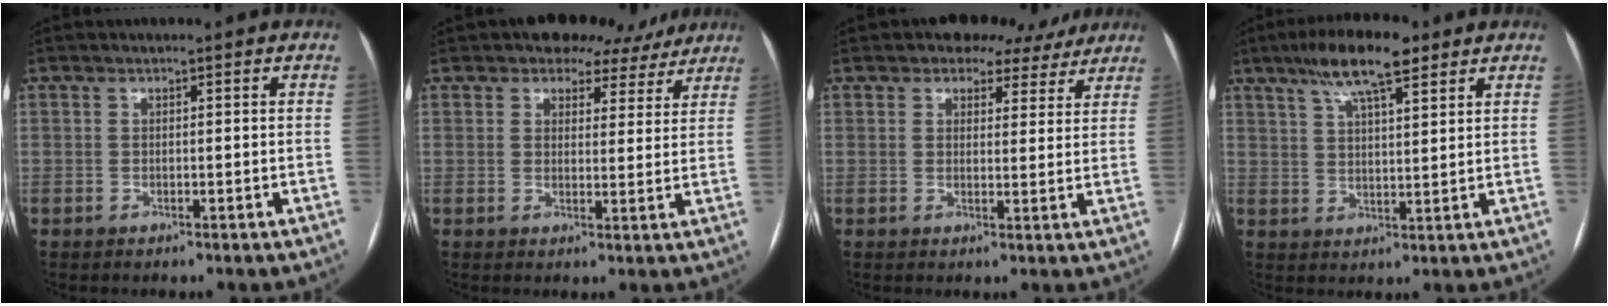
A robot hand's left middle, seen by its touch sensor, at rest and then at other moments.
{"total": 7.7, "force": [6.3, 4.3, 1.1], "torque": [0.006, 0.006, 0.066]}
{"total": 6.8, "force": [5.4, 3.9, 1.1], "torque": [0.000, 0.007, 0.057]}
{"total": 9.9, "force": [6.5, 2.4, 7.1], "torque": [-0.127, 0.017, 0.109]}